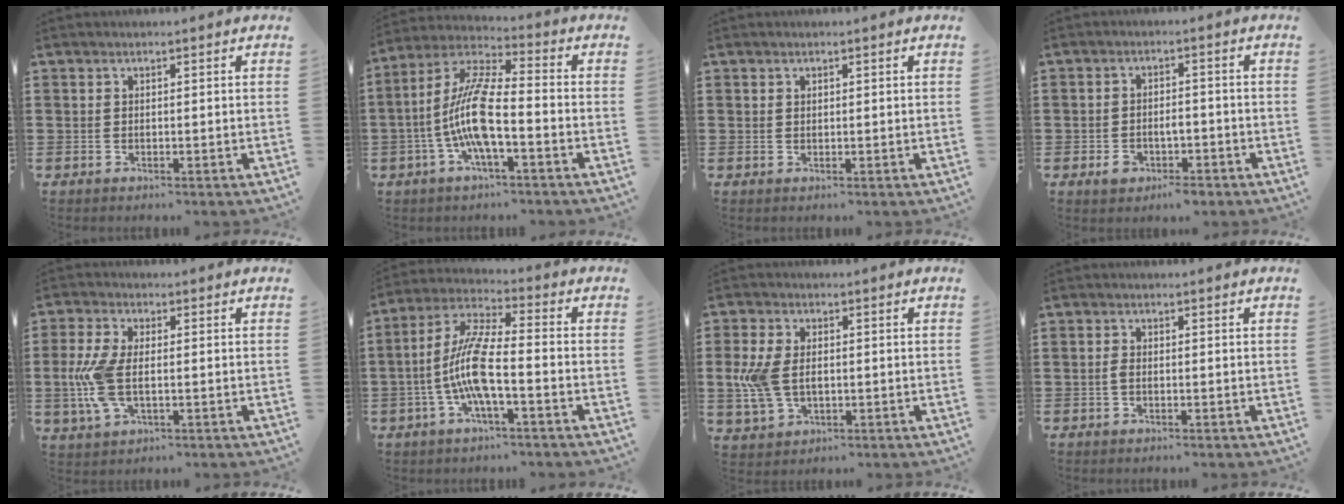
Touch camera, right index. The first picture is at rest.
{"total": 10.8, "force": [-2.8, 2.6, 10.1], "torque": [-0.233, -0.014, -0.060]}
{"total": 0.7, "force": [0.5, 0.5, 0.2], "torque": [-0.005, 0.002, 0.009]}
{"total": 3.1, "force": [-1.8, 1.7, 1.9], "torque": [-0.042, 0.002, -0.037]}
{"total": 8.1, "force": [-0.6, 3.8, 7.1], "torque": [-0.176, -0.009, -0.018]}
{"total": 9.6, "force": [-2.5, 2.0, 9.1], "torque": [-0.209, -0.016, -0.056]}
{"total": 6.6, "force": [-0.1, 4.2, 5.1], "torque": [-0.142, -0.002, -0.013]}
{"total": 1.2, "force": [-0.4, 0.5, 1.1], "torque": [-0.029, -0.004, -0.009]}